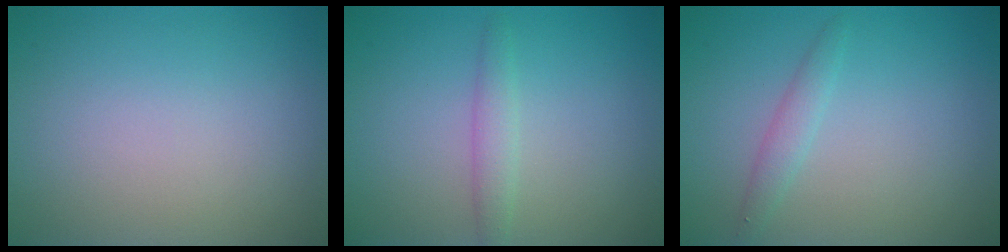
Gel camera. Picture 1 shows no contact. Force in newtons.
{"total": 1.6, "press": 1.6, "slide": 0.0}
{"total": 1.4, "press": 1.4, "slide": 0.0}